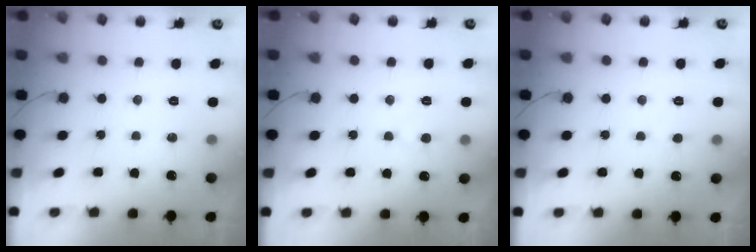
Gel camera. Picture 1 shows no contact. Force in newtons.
{"total": 6.1, "press": 6.1, "slide": 0.4}
{"total": 2.1, "press": 2.1, "slide": 0.1}